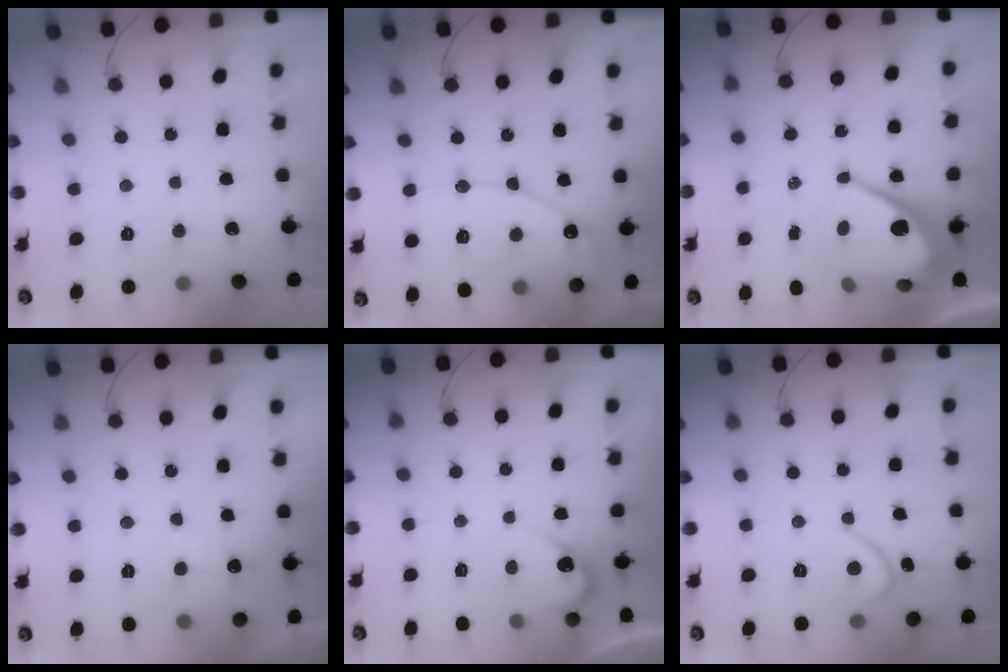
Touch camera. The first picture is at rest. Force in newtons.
{"total": 11.8, "press": 11.8, "slide": 0.9}
{"total": 11.2, "press": 11.1, "slide": 0.8}
{"total": 4.1, "press": 4.1, "slide": 0.4}
{"total": 4.3, "press": 4.3, "slide": 0.3}
{"total": 2.7, "press": 2.7, "slide": 0.3}